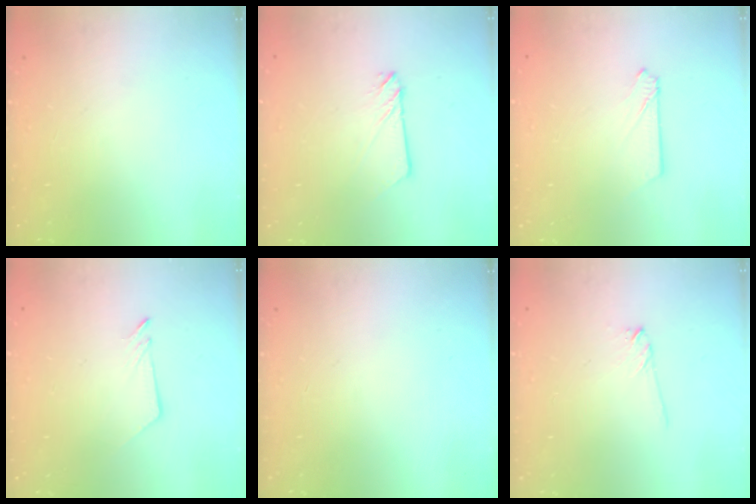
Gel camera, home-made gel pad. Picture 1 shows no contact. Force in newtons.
{"total": 2.4, "press": 2.4, "slide": 0.2}
{"total": 2.6, "press": 2.6, "slide": 0.3}
{"total": 2.6, "press": 2.6, "slide": 0.3}
{"total": 0.0}
{"total": 3.6, "press": 3.5, "slide": 0.5}